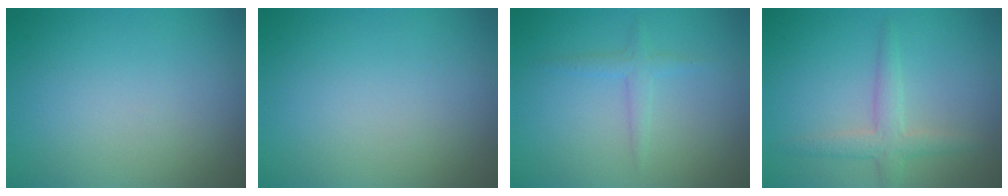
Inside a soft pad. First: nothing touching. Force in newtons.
{"total": 0.0}
{"total": 1.4, "press": 1.4, "slide": 0.0}
{"total": 2.6, "press": 2.6, "slide": 0.0}